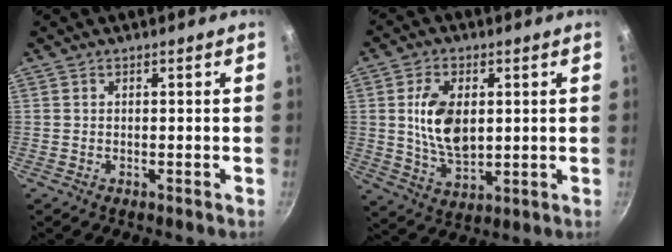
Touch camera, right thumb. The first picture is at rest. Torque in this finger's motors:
{"motor_torque": [1.67, 1.76, 1.60, 0.12, 0.42]}